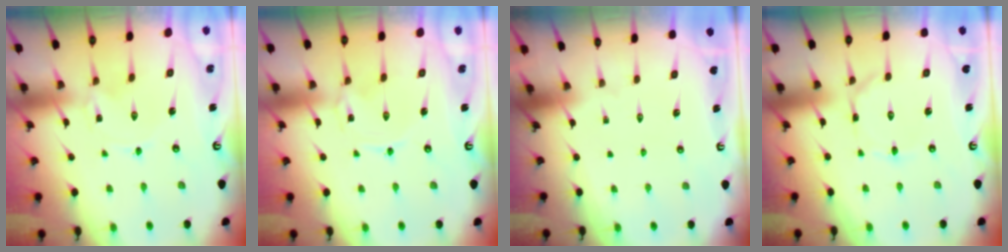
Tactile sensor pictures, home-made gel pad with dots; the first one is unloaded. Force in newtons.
{"total": 0.0}
{"total": 0.0}
{"total": 0.9, "press": 0.9, "slide": 0.0}